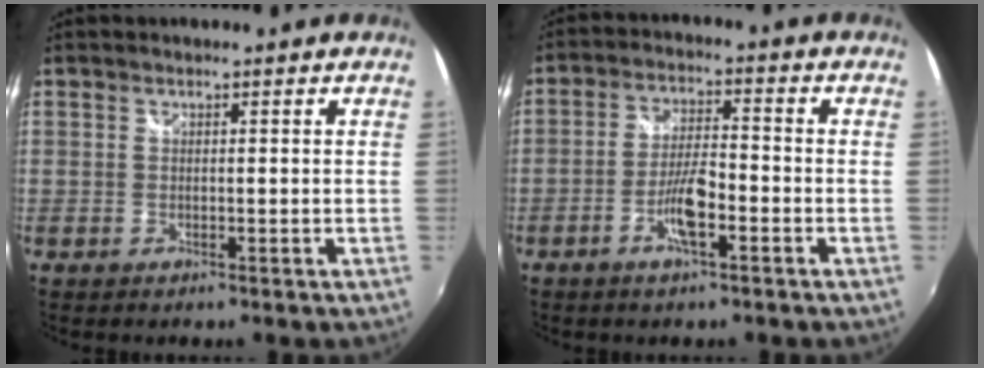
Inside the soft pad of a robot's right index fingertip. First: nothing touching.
{"total": 6.7, "force": [-3.1, 1.5, 5.7], "torque": [-0.116, 0.002, -0.057]}